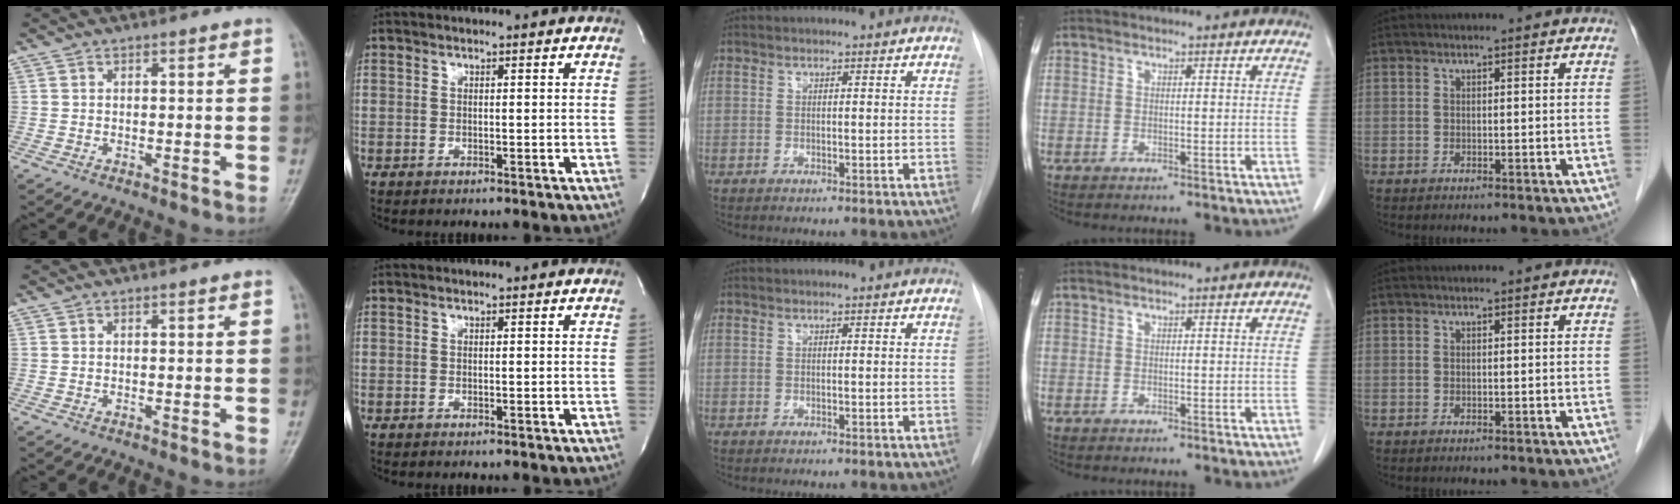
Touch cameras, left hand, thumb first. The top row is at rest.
{}